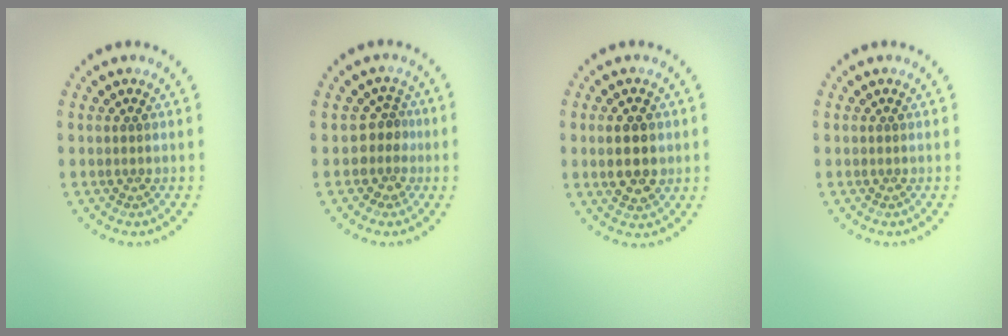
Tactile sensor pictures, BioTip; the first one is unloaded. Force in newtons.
{"total": 2.3, "press": 1.6, "slide": 1.6}
{"total": 3.5, "press": 3.5, "slide": 0.4}
{"total": 0.0}